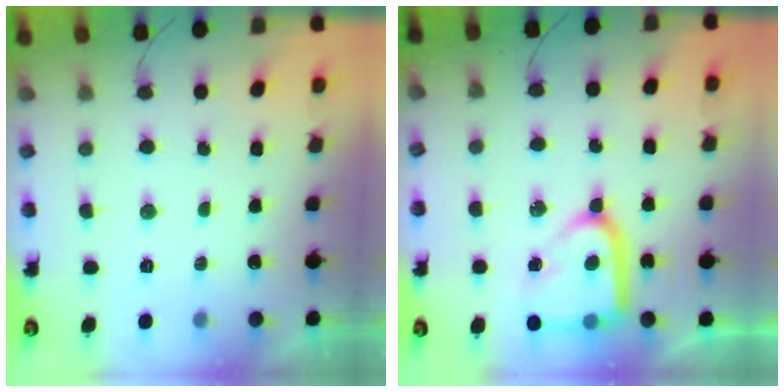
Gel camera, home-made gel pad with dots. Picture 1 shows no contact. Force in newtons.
{"total": 16.3, "press": 16.2, "slide": 1.6}